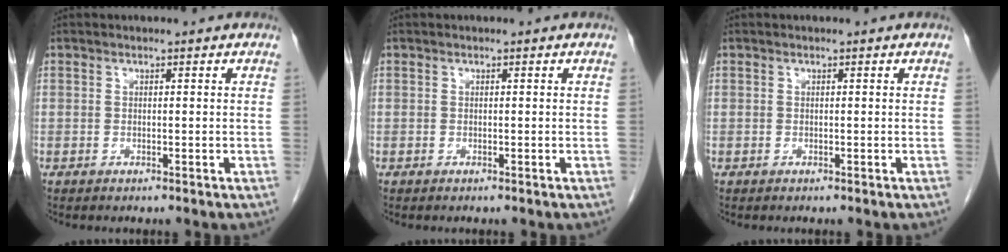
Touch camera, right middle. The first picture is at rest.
{"total": 0.0}
{"total": 0.0}